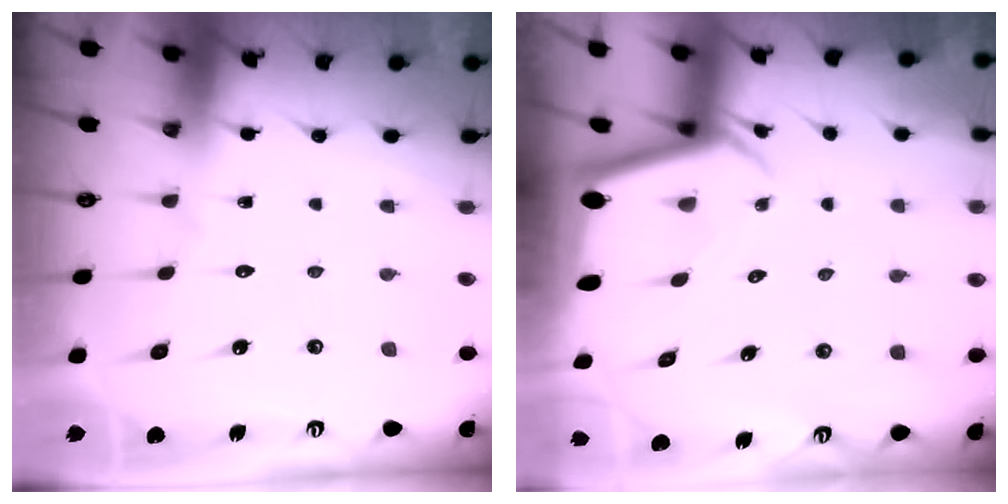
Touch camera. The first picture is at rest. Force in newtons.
{"total": 2.3, "press": 2.3, "slide": 0.2}